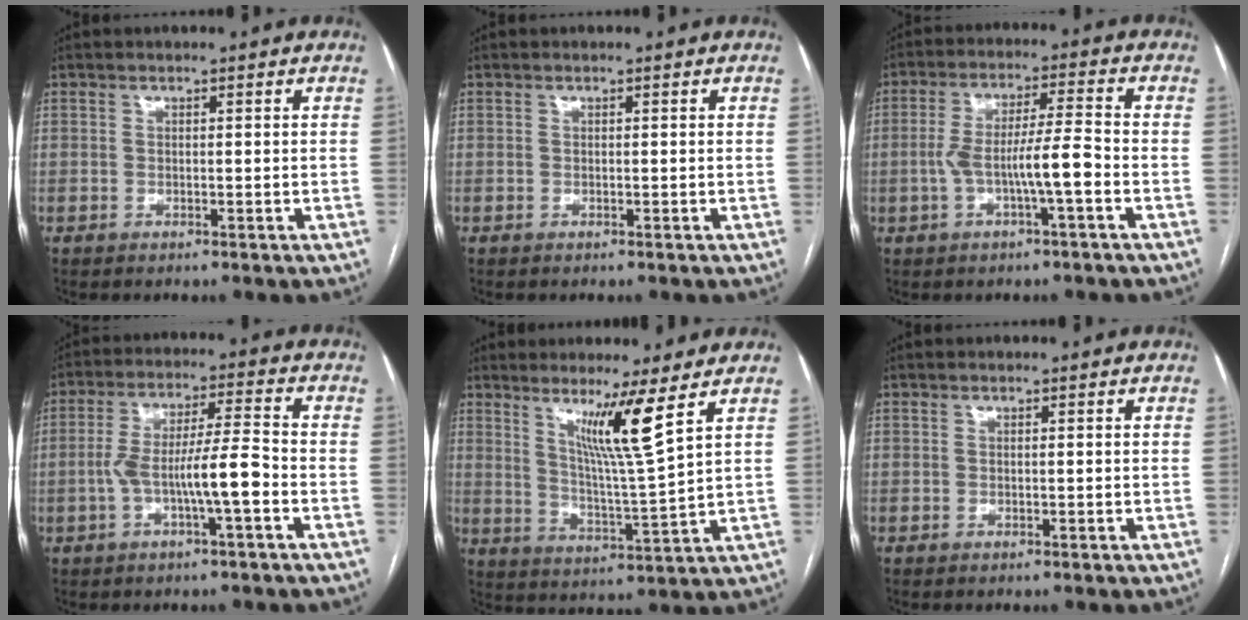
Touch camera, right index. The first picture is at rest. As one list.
[{"total": 0.0}, {"total": 7.7, "force": [-2.3, 0.3, 7.4], "torque": [-0.142, 0.018, -0.040]}, {"total": 8.9, "force": [-2.7, 0.6, 8.4], "torque": [-0.161, 0.020, -0.048]}, {"total": 8.5, "force": [4.8, -2.1, 6.7], "torque": [-0.117, -0.025, 0.089]}, {"total": 0.0}]